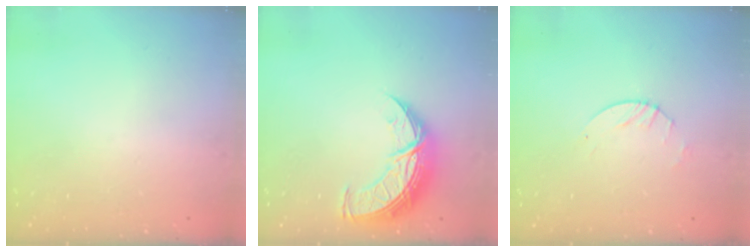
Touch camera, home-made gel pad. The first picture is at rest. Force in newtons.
{"total": 10.7, "press": 10.6, "slide": 0.8}
{"total": 2.6, "press": 2.5, "slide": 0.4}